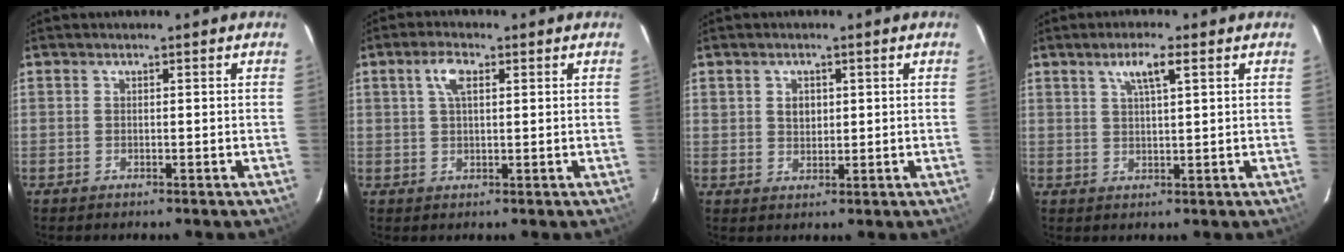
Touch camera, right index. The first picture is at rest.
{"total": 4.1, "force": [1.5, 1.8, 3.3], "torque": [-0.063, 0.012, 0.028]}
{"total": 2.8, "force": [0.8, 2.3, 1.5], "torque": [-0.022, 0.006, 0.015]}
{"total": 4.4, "force": [2.2, 0.6, 3.7], "torque": [-0.067, 0.007, 0.039]}